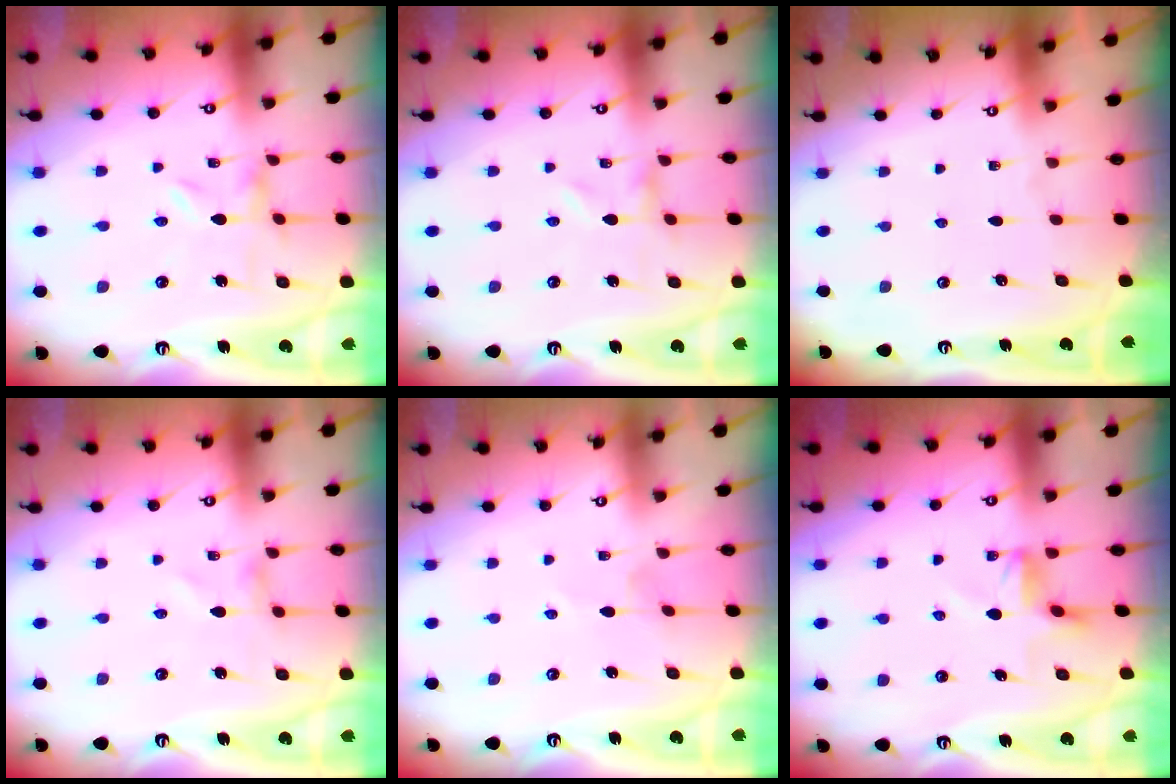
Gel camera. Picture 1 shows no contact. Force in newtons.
{"total": 0.0}
{"total": 0.0}
{"total": 0.0}
{"total": 0.7, "press": 0.6, "slide": 0.2}
{"total": 4.8, "press": 4.7, "slide": 0.7}